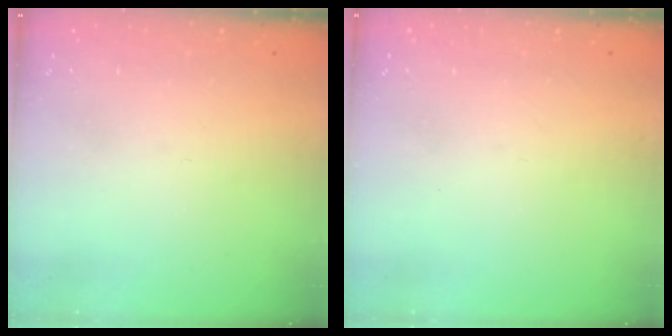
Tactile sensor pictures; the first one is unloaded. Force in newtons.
{"total": 0.0}